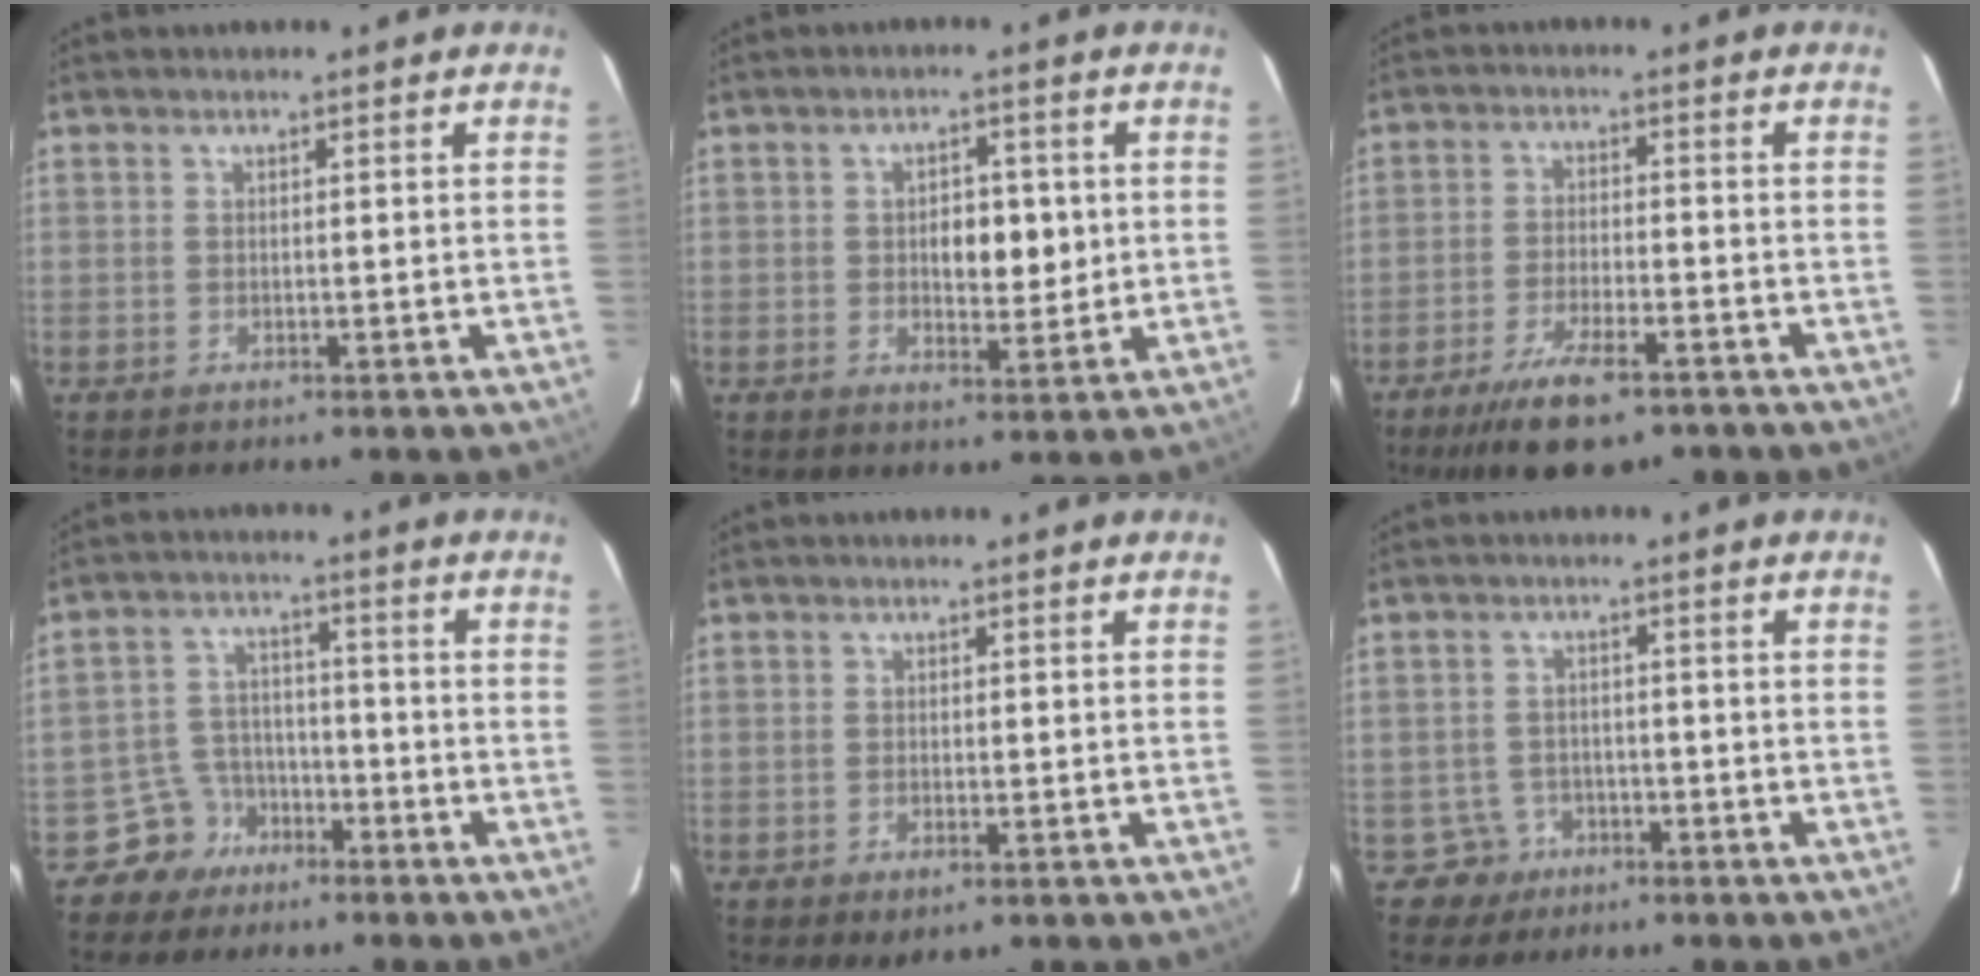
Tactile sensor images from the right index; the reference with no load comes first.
{"total": 5.5, "force": [0.4, 2.9, 4.6], "torque": [-0.065, 0.004, 0.011]}
{"total": 9.6, "force": [-6.6, 2.4, 6.5], "torque": [-0.120, -0.017, -0.107]}
{"total": 5.6, "force": [-3.7, 4.2, 0.1], "torque": [0.002, 0.012, -0.061]}
{"total": 1.9, "force": [-0.8, 0.8, 1.5], "torque": [-0.026, -0.004, -0.003]}
{"total": 3.6, "force": [-1.8, 3.0, -0.8], "torque": [0.017, 0.014, -0.026]}